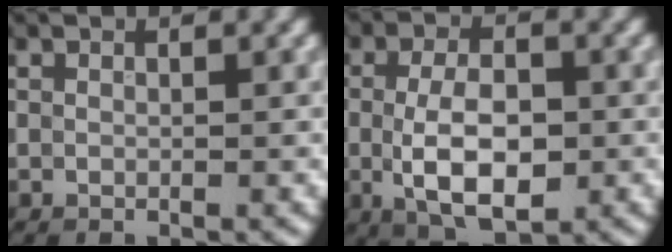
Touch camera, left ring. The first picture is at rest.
{"total": 6.5, "force": [-0.6, 3.2, 5.6], "torque": [-0.104, -0.005, -0.011]}